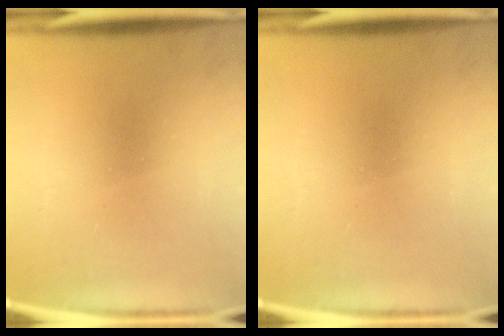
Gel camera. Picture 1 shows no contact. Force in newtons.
{"total": 0.0}